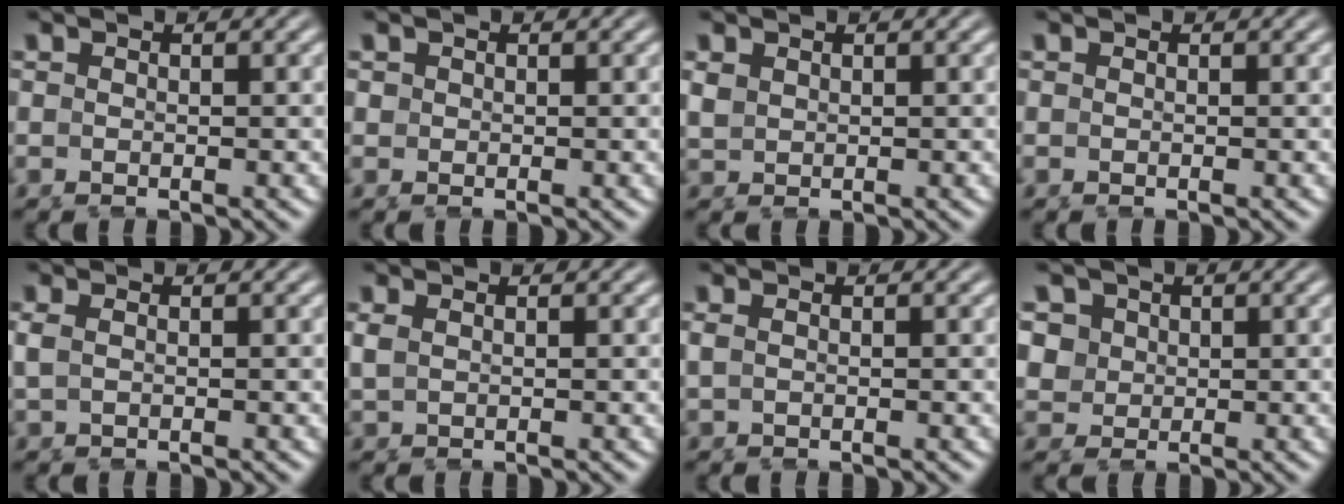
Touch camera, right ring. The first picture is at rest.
{"total": 1.1, "force": [0.3, 1.0, 0.4], "torque": [-0.013, -0.003, 0.008]}
{"total": 1.4, "force": [0.6, 1.0, 0.7], "torque": [-0.020, -0.003, 0.023]}
{"total": 0.0}
{"total": 0.8, "force": [-0.1, 0.1, 0.8], "torque": [-0.025, -0.001, 0.007]}
{"total": 0.7, "force": [0.1, 0.3, 0.6], "torque": [-0.018, -0.002, 0.012]}
{"total": 0.5, "force": [-0.1, 0.0, 0.5], "torque": [-0.015, 0.000, 0.004]}
{"total": 5.8, "force": [0.8, 5.1, 2.6], "torque": [-0.068, -0.014, 0.020]}